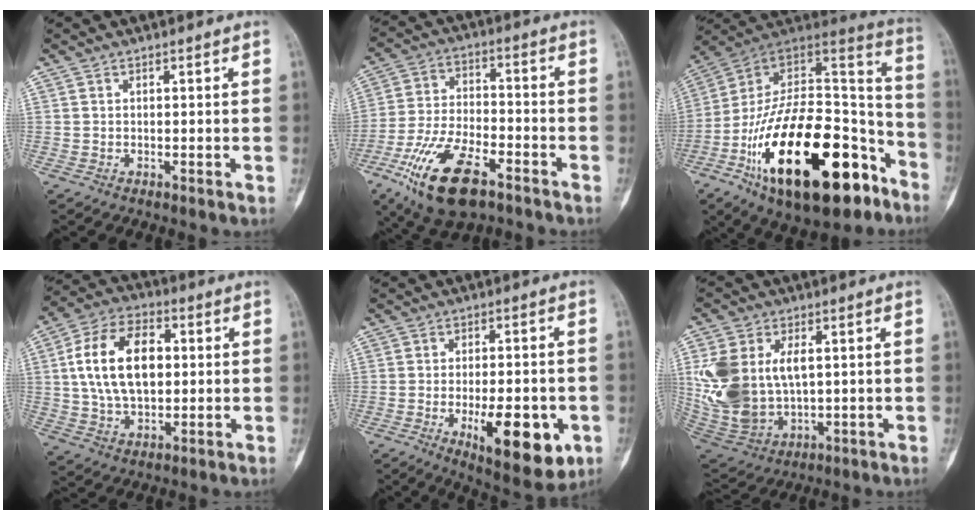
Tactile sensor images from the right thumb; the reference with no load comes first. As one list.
[{"total": 16.9, "force": [-9.1, 7.4, 12.2], "torque": [-0.231, 0.031, -0.159]}, {"total": 35.7, "force": [-16.6, 16.7, 26.9], "torque": [-0.419, 0.072, -0.260]}, {"total": 16.2, "force": [2.1, 10.0, 12.6], "torque": [-0.206, 0.010, 0.036]}, {"total": 15.0, "force": [-4.9, 5.9, 12.9], "torque": [-0.165, -0.002, -0.058]}, {"total": 17.2, "force": [2.5, 11.1, 12.9], "torque": [-0.268, -0.011, 0.067]}]